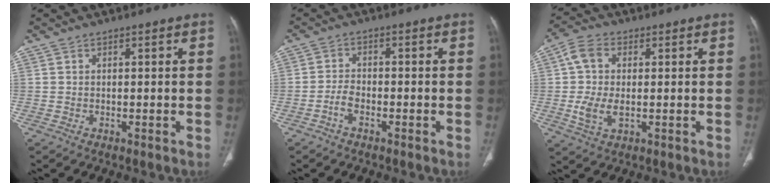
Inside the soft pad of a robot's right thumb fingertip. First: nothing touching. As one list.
[{"total": 2.9, "force": [-1.7, 1.4, 1.9], "torque": [-0.037, 0.017, -0.035]}, {"total": 8.8, "force": [0.2, 5.2, 7.1], "torque": [-0.145, 0.008, 0.003]}]